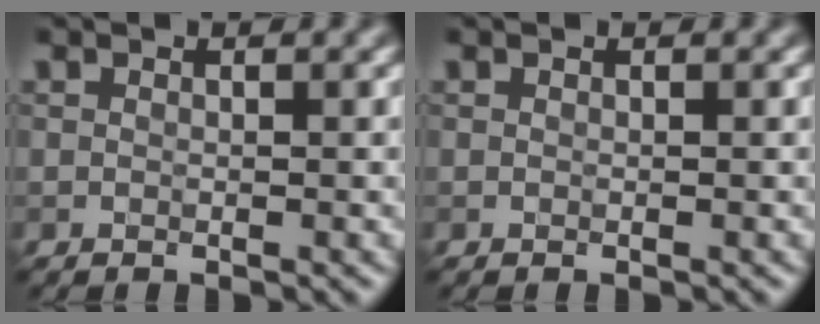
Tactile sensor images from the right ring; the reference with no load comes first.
{"total": 0.0}